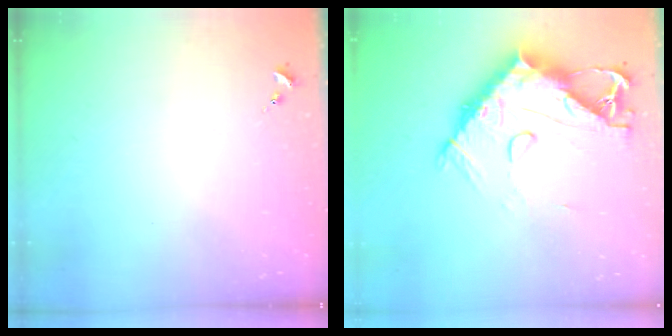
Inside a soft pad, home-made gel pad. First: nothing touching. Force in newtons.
{"total": 18.5, "press": 18.4, "slide": 1.9}